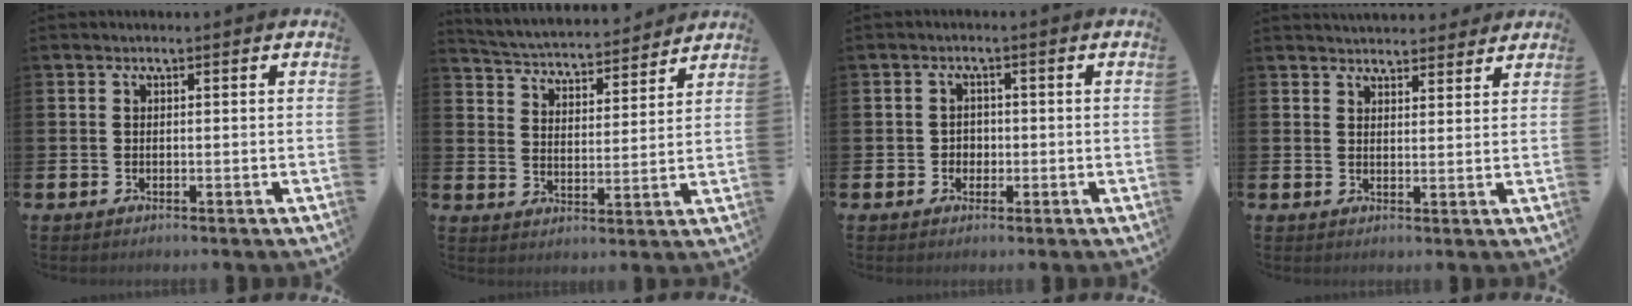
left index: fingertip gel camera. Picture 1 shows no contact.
{"total": 4.5, "force": [4.4, 0.8, 0.3], "torque": [-0.035, -0.039, 0.073]}
{"total": 1.7, "force": [-0.2, 1.6, 0.5], "torque": [0.003, 0.000, -0.011]}
{"total": 3.7, "force": [3.6, 0.7, 0.0], "torque": [-0.006, -0.015, 0.067]}